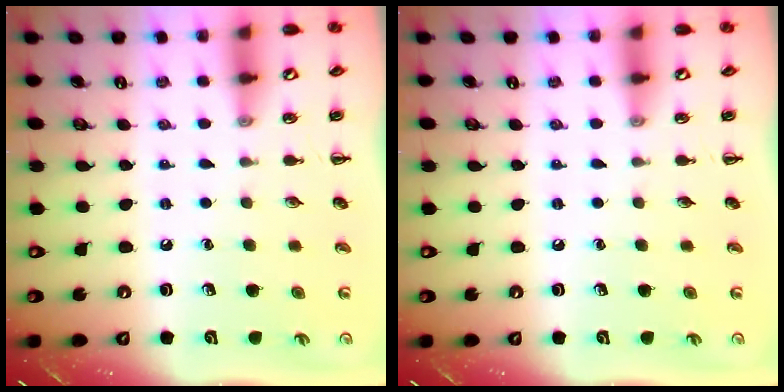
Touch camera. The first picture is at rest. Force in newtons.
{"total": 0.0}